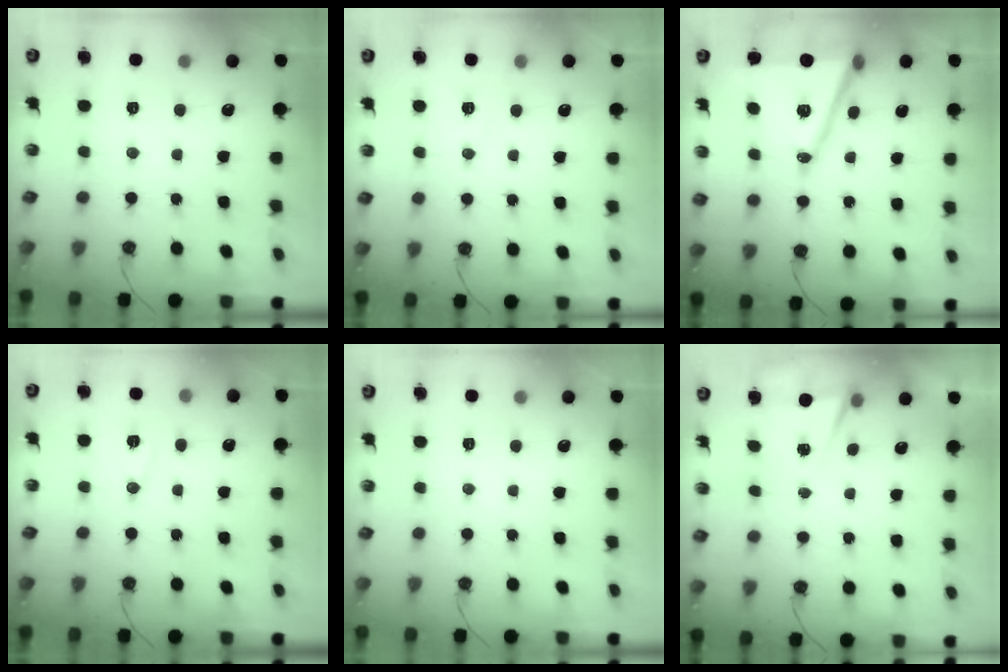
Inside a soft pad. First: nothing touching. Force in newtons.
{"total": 7.3, "press": 5.7, "slide": 4.5}
{"total": 16.9, "press": 16.5, "slide": 3.8}
{"total": 6.9, "press": 6.0, "slide": 3.5}
{"total": 0.0}
{"total": 2.3, "press": 2.0, "slide": 1.1}